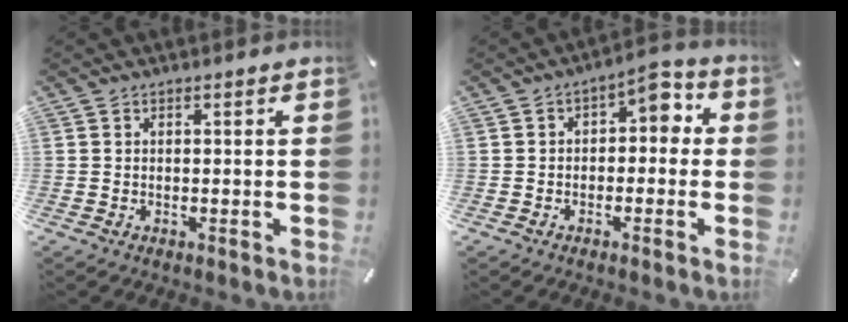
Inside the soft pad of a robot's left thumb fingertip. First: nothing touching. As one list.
[{"total": 4.7, "force": [0.5, 3.2, 3.4], "torque": [-0.049, -0.005, -0.003]}]